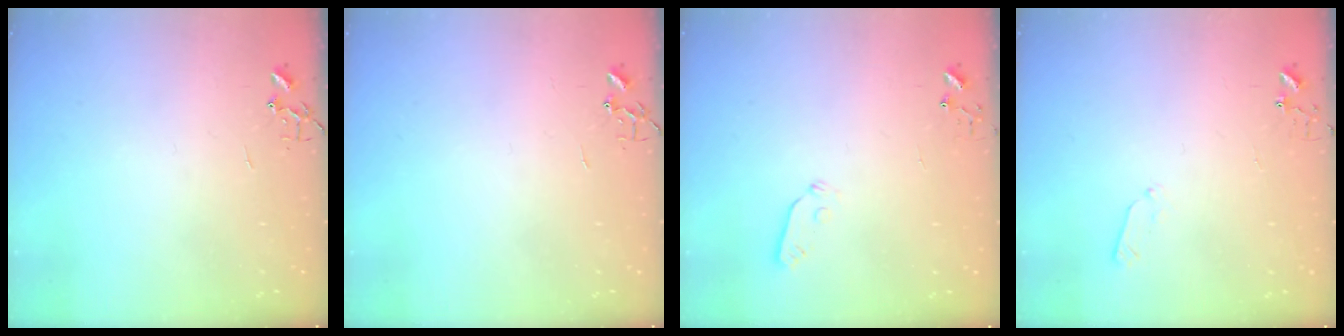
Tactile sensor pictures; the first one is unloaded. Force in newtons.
{"total": 0.0}
{"total": 3.7, "press": 3.7, "slide": 0.4}
{"total": 3.4, "press": 3.4, "slide": 0.5}